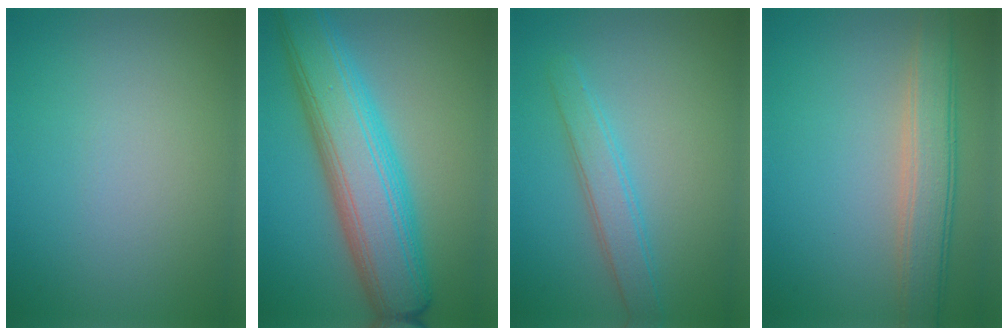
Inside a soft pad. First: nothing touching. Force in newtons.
{"total": 10.0, "press": 10.0, "slide": 0.2}
{"total": 2.9, "press": 2.9, "slide": 0.1}
{"total": 4.3, "press": 4.3, "slide": 0.4}